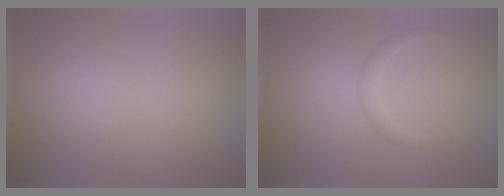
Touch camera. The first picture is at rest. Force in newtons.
{"total": 1.0, "press": 1.0, "slide": 0.1}